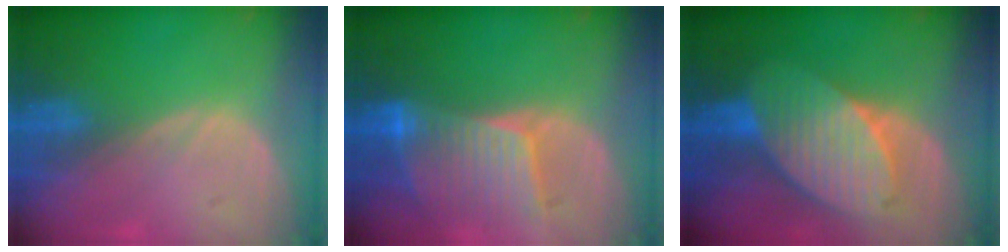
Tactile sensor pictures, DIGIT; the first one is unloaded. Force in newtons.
{"total": 8.3, "press": 7.7, "slide": 3.2}
{"total": 9.2, "press": 9.2, "slide": 0.4}